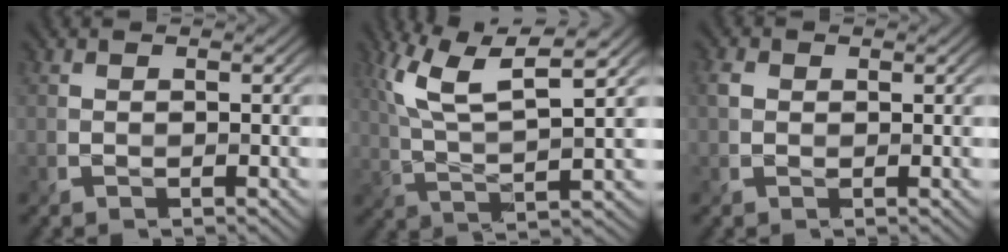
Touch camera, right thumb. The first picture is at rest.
{"total": 10.9, "force": [5.5, 3.1, 8.9], "torque": [-0.196, 0.009, 0.107]}
{"total": 1.6, "force": [0.4, 1.3, 0.9], "torque": [-0.025, 0.000, 0.007]}